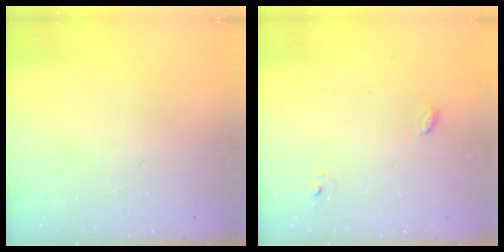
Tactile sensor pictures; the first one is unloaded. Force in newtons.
{"total": 4.5, "press": 4.5, "slide": 0.4}